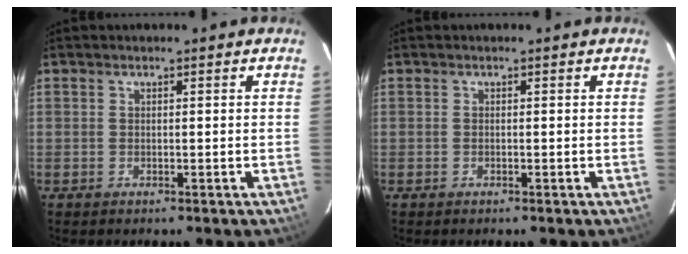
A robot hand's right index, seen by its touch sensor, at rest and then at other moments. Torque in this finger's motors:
{"motor_torque": [0.42, 0.35, 0.03, -0.01]}